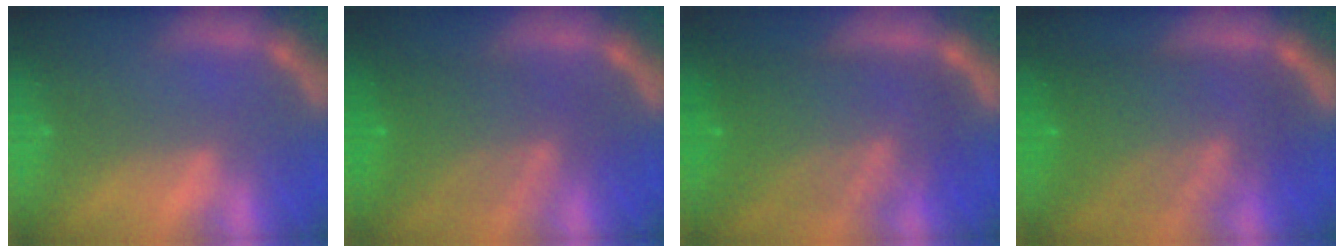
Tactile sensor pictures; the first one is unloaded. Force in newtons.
{"total": 7.5}
{"total": 10.0}
{"total": 9.6}